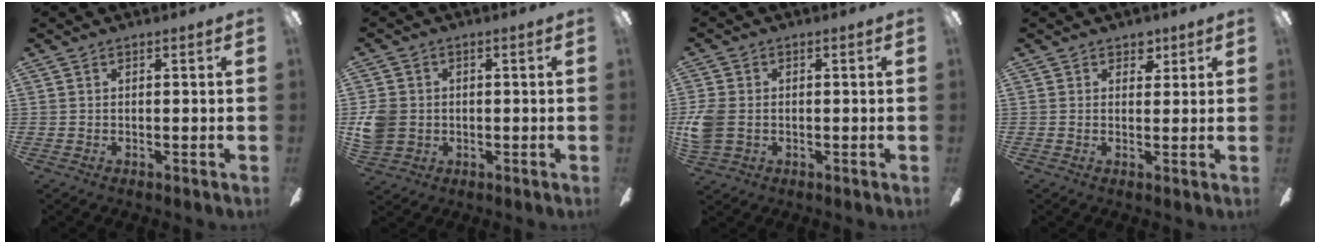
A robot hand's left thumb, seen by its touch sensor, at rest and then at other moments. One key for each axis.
{"total": 6.0, "fx": 0.1, "fy": 5.5, "fz": 2.3, "tx": -0.054, "ty": 0.013, "tz": 0.006}
{"total": 6.2, "fx": -0.3, "fy": 4.8, "fz": 4.0, "tx": -0.094, "ty": 0.007, "tz": -0.004}
{"total": 3.2, "fx": 2.2, "fy": 2.1, "fz": 1.1, "tx": -0.001, "ty": -0.007, "tz": 0.036}